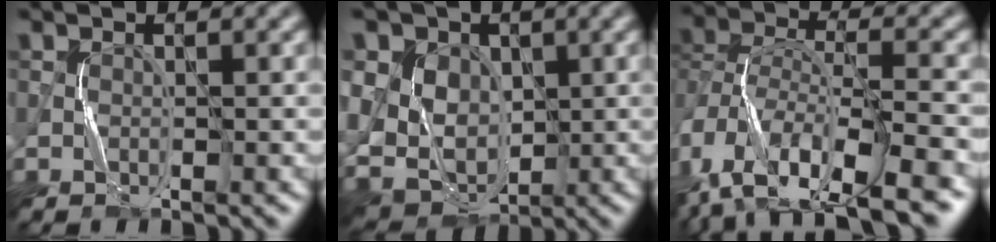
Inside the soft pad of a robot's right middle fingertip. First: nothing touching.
{"total": 9.7, "force": [2.1, 8.0, 5.0], "torque": [-0.093, 0.029, 0.014]}
{"total": 14.8, "force": [-10.7, 6.7, 7.8], "torque": [-0.174, -0.015, -0.130]}